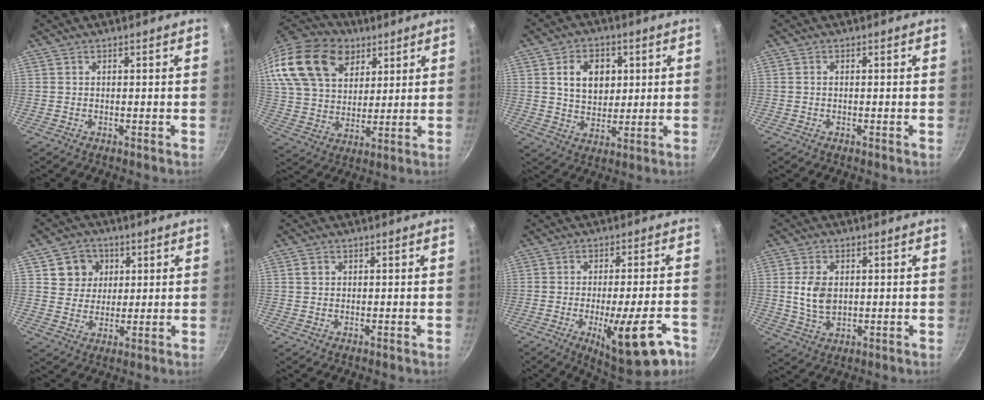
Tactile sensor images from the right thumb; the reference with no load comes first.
{"total": 24.4, "force": [12.9, 16.3, 12.7], "torque": [-0.255, -0.003, 0.240]}
{"total": 9.7, "force": [2.4, 7.2, 6.0], "torque": [-0.071, -0.005, 0.041]}
{"total": 0.0}
{"total": 7.2, "force": [2.4, 6.5, 1.9], "torque": [0.006, 0.001, 0.037]}
{"total": 1.1, "force": [0.3, 0.9, 0.5], "torque": [-0.005, 0.004, 0.005]}
{"total": 15.4, "force": [-6.9, 4.1, 13.1], "torque": [-0.160, 0.014, -0.089]}
{"total": 6.7, "force": [0.8, 4.6, 4.9], "torque": [-0.085, -0.006, 0.018]}